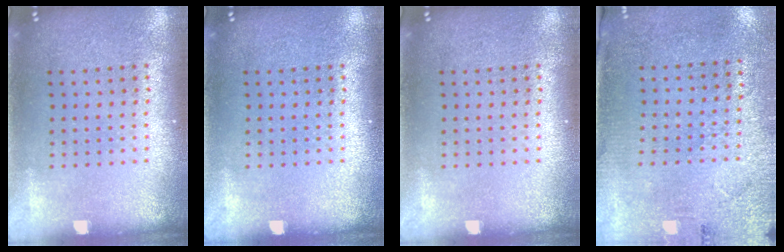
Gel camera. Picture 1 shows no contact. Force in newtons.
{"total": 0.0}
{"total": 0.0}
{"total": 2.7, "press": 2.4, "slide": 1.3}